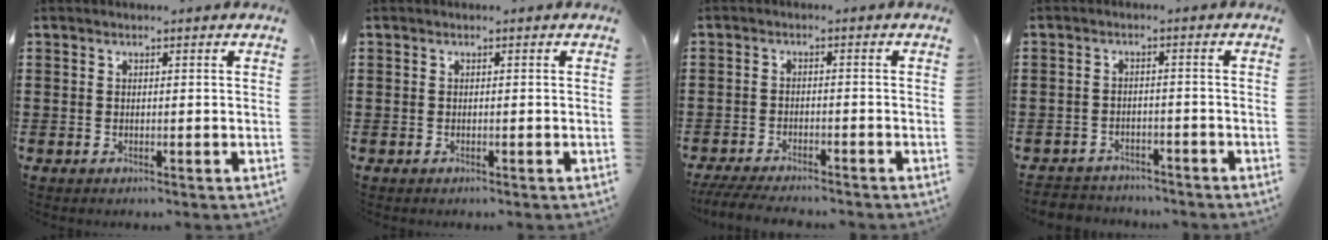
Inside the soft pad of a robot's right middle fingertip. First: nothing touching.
{"total": 0.0}
{"total": 4.2, "force": [-4.0, 0.4, 1.0], "torque": [-0.029, -0.008, -0.085]}
{"total": 2.9, "force": [-2.8, 0.7, -0.4], "torque": [-0.001, -0.002, -0.064]}